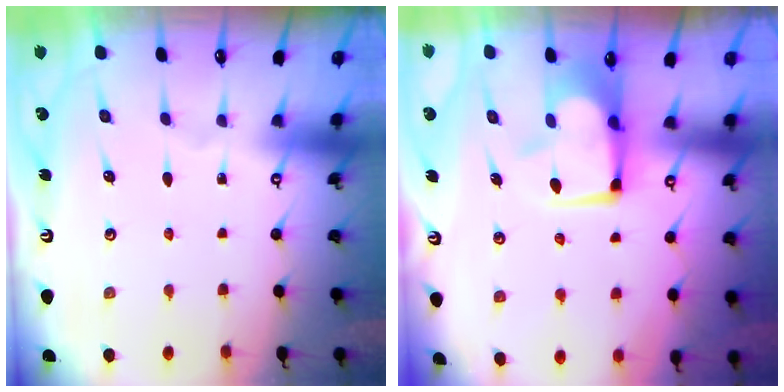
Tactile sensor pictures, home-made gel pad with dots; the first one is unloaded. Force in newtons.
{"total": 2.4, "press": 2.3, "slide": 0.8}